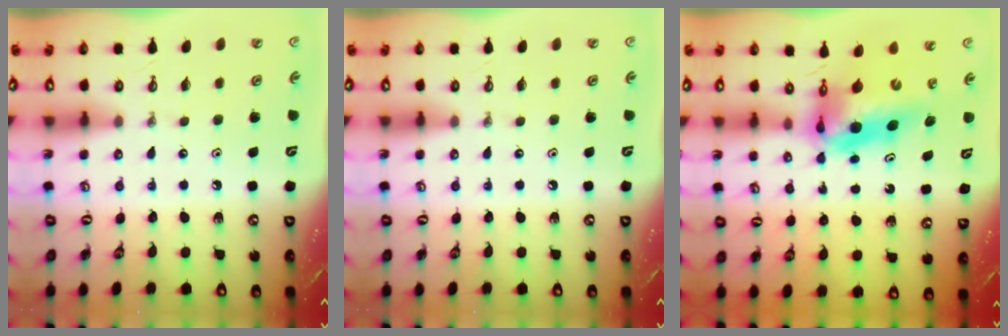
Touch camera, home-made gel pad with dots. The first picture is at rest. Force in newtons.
{"total": 0.0}
{"total": 11.2, "press": 10.9, "slide": 2.6}